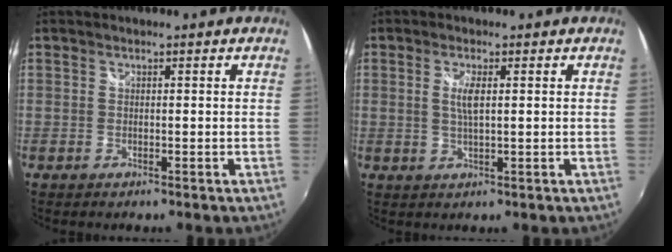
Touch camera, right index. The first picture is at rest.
{"total": 3.0, "force": [0.6, 0.6, 2.9], "torque": [-0.056, -0.003, 0.011]}